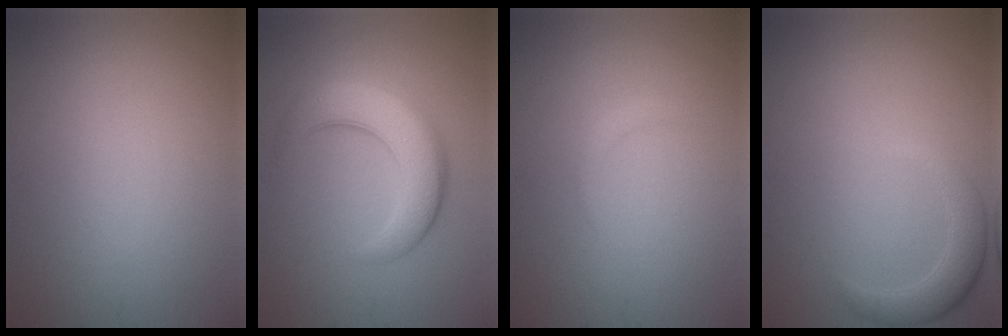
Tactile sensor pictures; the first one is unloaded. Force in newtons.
{"total": 6.6, "press": 6.5, "slide": 0.5}
{"total": 0.7, "press": 0.7, "slide": 0.1}
{"total": 2.8, "press": 2.7, "slide": 0.4}